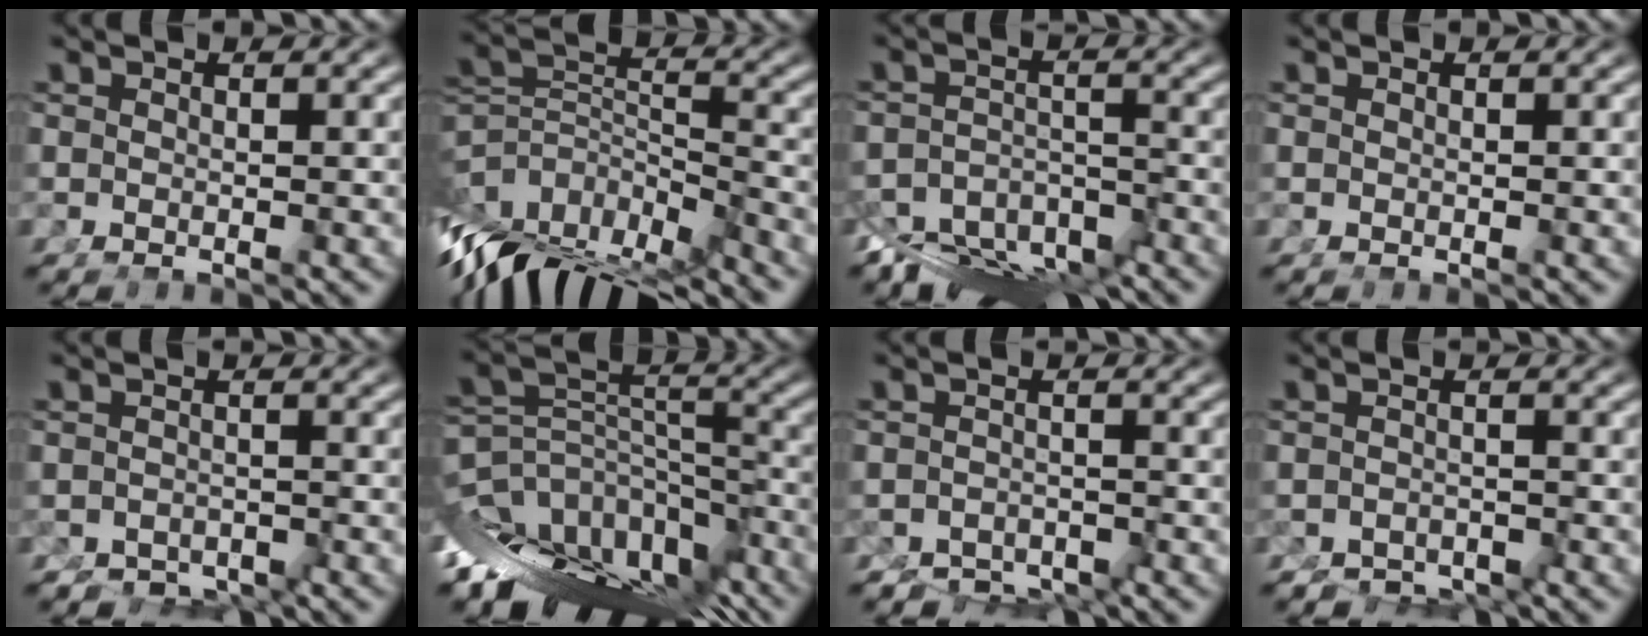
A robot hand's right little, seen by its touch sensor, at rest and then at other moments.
{"total": 13.7, "force": [-6.1, 8.8, 8.6], "torque": [-0.159, -0.072, -0.064]}
{"total": 8.0, "force": [-5.2, 4.3, 4.4], "torque": [-0.058, -0.017, -0.083]}
{"total": 0.0}
{"total": 3.3, "force": [-2.8, 1.6, 0.2], "torque": [-0.002, -0.019, -0.042]}
{"total": 16.0, "force": [-6.6, 10.3, 10.3], "torque": [-0.151, -0.051, -0.088]}
{"total": 3.8, "force": [-3.4, 1.8, 0.3], "torque": [0.003, -0.016, -0.054]}
{"total": 3.1, "force": [-2.9, 1.1, 0.1], "torque": [0.003, -0.017, -0.045]}